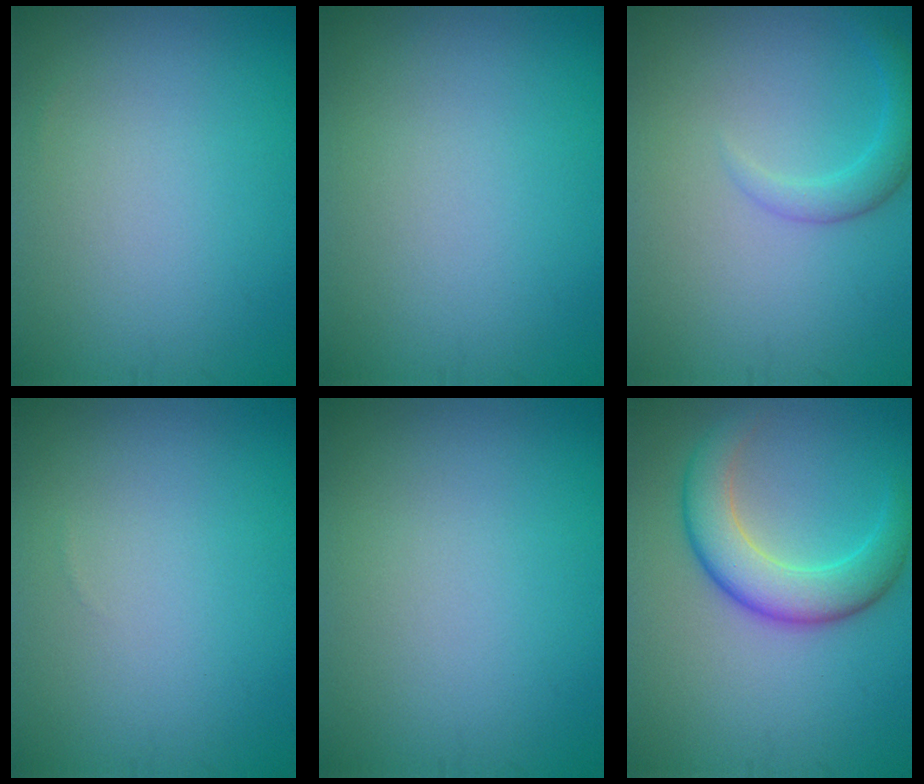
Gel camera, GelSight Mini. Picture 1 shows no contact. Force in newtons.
{"total": 0.0}
{"total": 2.2, "press": 2.2, "slide": 0.1}
{"total": 0.0}
{"total": 0.0}
{"total": 5.6, "press": 5.6, "slide": 0.1}